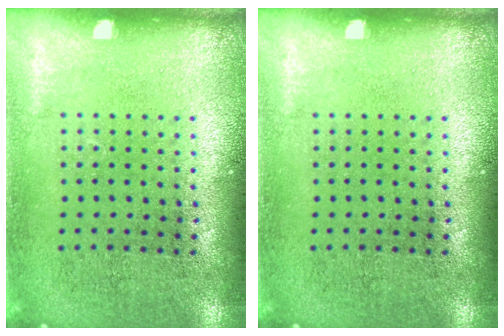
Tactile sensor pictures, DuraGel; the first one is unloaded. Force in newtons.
{"total": 0.0}